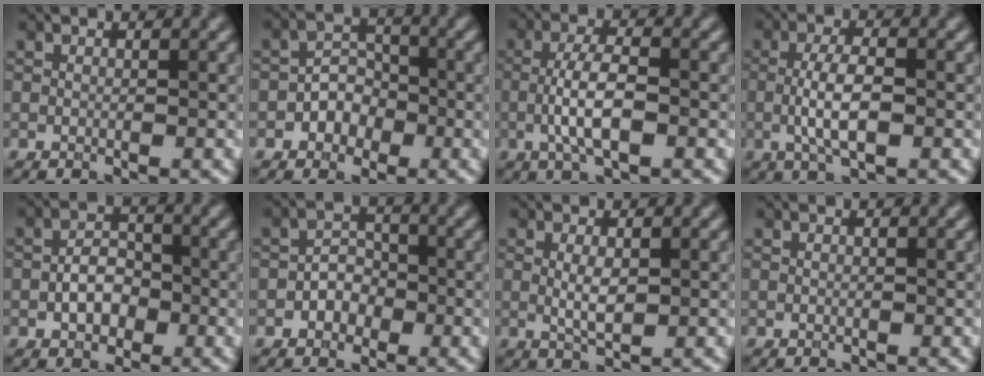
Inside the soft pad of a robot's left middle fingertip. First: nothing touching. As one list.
[{"total": 2.8, "force": [-1.1, 2.3, 1.3], "torque": [-0.010, 0.007, -0.021]}, {"total": 4.1, "force": [-0.8, 1.3, 3.8], "torque": [-0.076, 0.002, -0.019]}, {"total": 3.9, "force": [-0.4, 1.3, 3.6], "torque": [-0.072, -0.001, -0.010]}, {"total": 3.4, "force": [-0.8, 2.4, 2.3], "torque": [-0.038, 0.001, -0.017]}, {"total": 2.5, "force": [-1.0, 2.0, 1.2], "torque": [-0.013, 0.005, -0.019]}, {"total": 2.0, "force": [0.2, 0.7, 1.9], "torque": [-0.040, -0.002, 0.007]}, {"total": 0.0}]